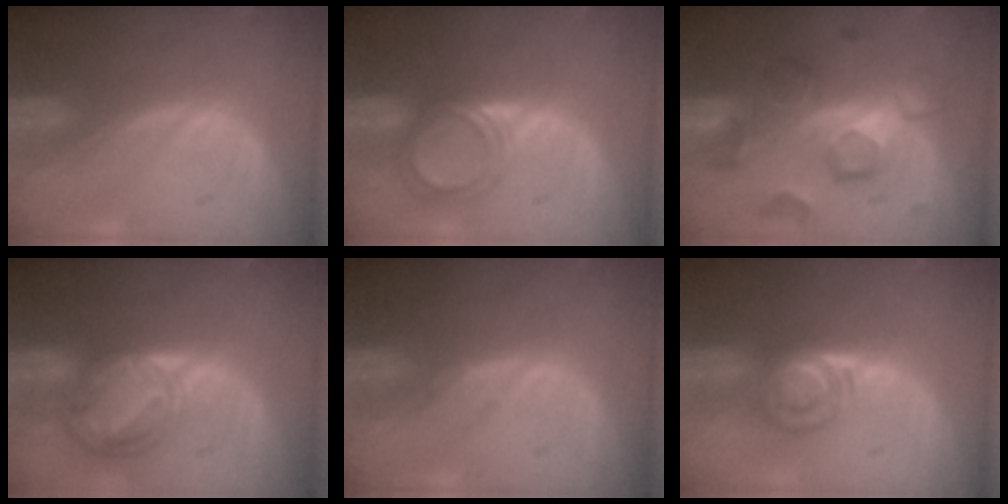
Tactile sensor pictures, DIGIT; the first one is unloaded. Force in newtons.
{"total": 4.8, "press": 4.6, "slide": 1.4}
{"total": 8.5, "press": 8.5, "slide": 0.2}
{"total": 8.7, "press": 7.3, "slide": 4.6}
{"total": 0.8, "press": 0.8, "slide": 0.1}
{"total": 6.3, "press": 5.5, "slide": 3.1}